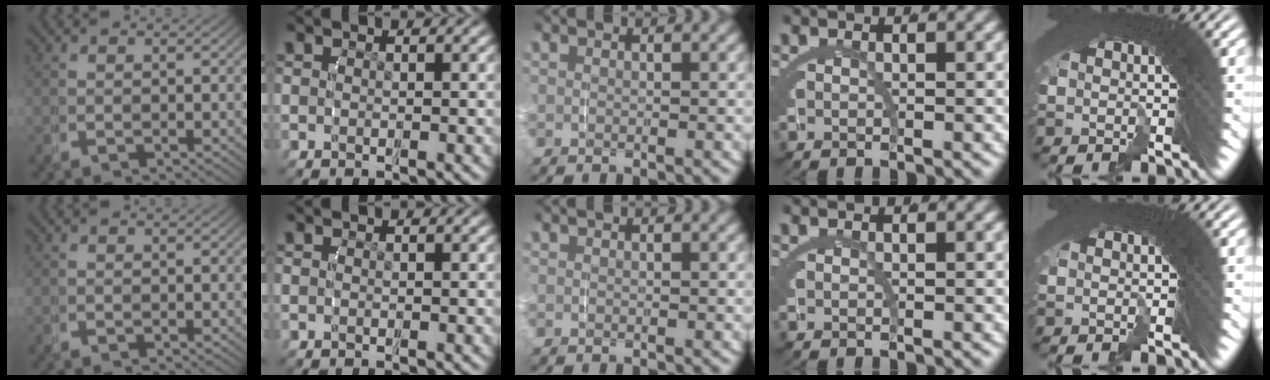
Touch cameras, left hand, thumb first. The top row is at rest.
{}